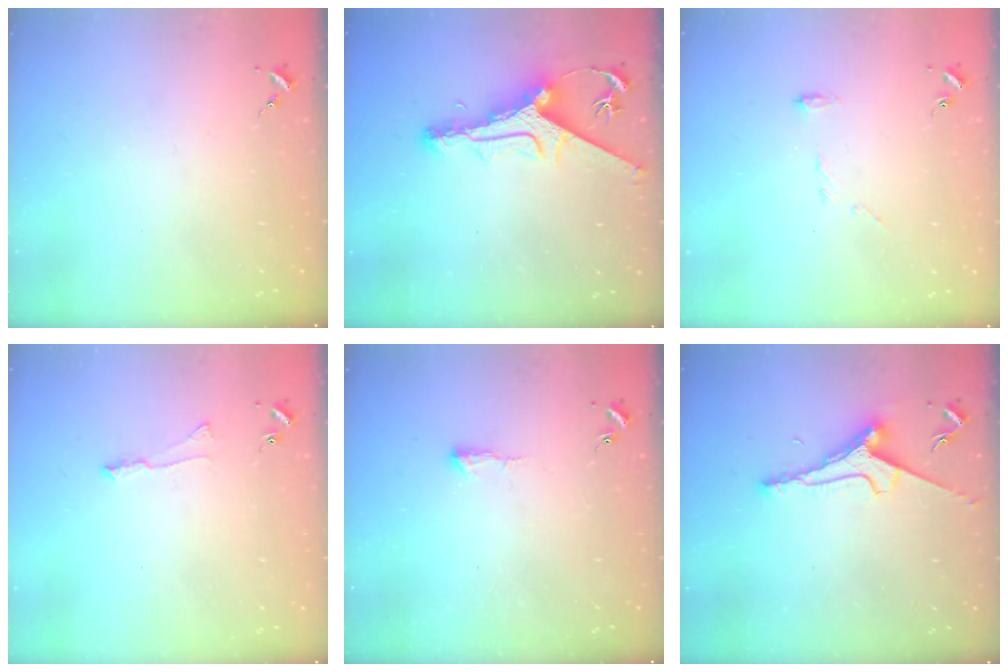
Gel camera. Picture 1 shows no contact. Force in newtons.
{"total": 13.0, "press": 13.0, "slide": 1.0}
{"total": 5.5, "press": 5.5, "slide": 0.6}
{"total": 4.2, "press": 4.2, "slide": 0.6}
{"total": 5.3, "press": 5.2, "slide": 0.8}
{"total": 8.0, "press": 8.0, "slide": 0.9}